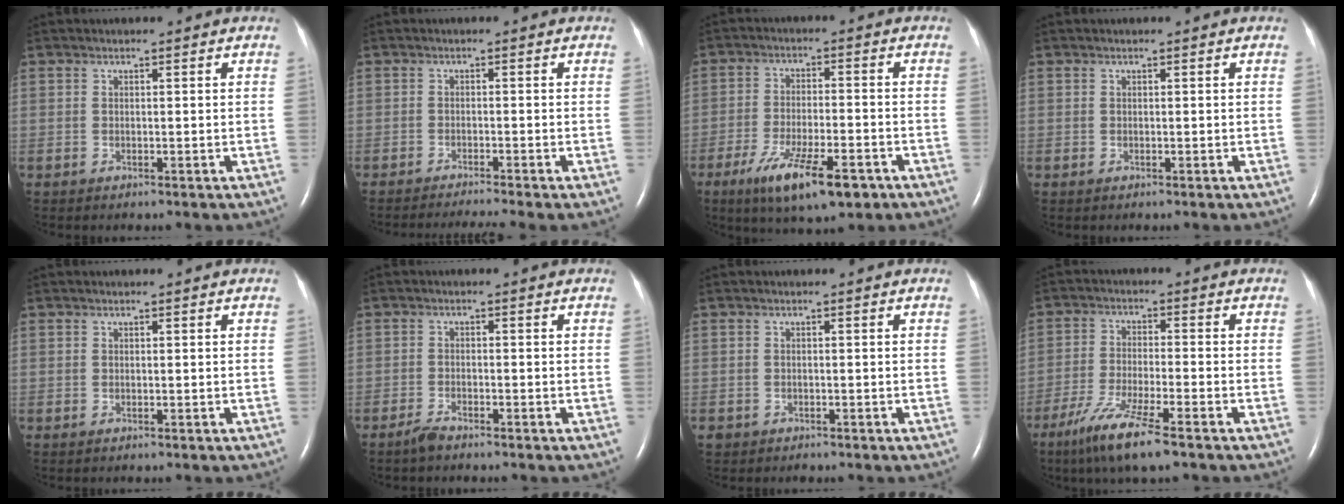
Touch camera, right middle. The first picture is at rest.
{"total": 5.7, "force": [-5.0, -1.2, 2.4], "torque": [-0.030, -0.017, -0.079]}
{"total": 11.2, "force": [-6.5, 2.7, 8.7], "torque": [-0.159, -0.018, -0.100]}
{"total": 0.0}
{"total": 0.0}
{"total": 2.0, "force": [-1.8, 0.3, 0.9], "torque": [-0.028, -0.004, -0.036]}
{"total": 2.2, "force": [-1.6, 1.3, 0.5], "torque": [-0.015, -0.002, -0.023]}
{"total": 9.2, "force": [-6.1, 0.3, 6.9], "torque": [-0.146, -0.028, -0.112]}